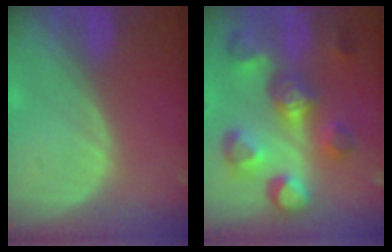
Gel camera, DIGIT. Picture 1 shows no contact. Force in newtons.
{"total": 10.9, "press": 10.0, "slide": 4.4}